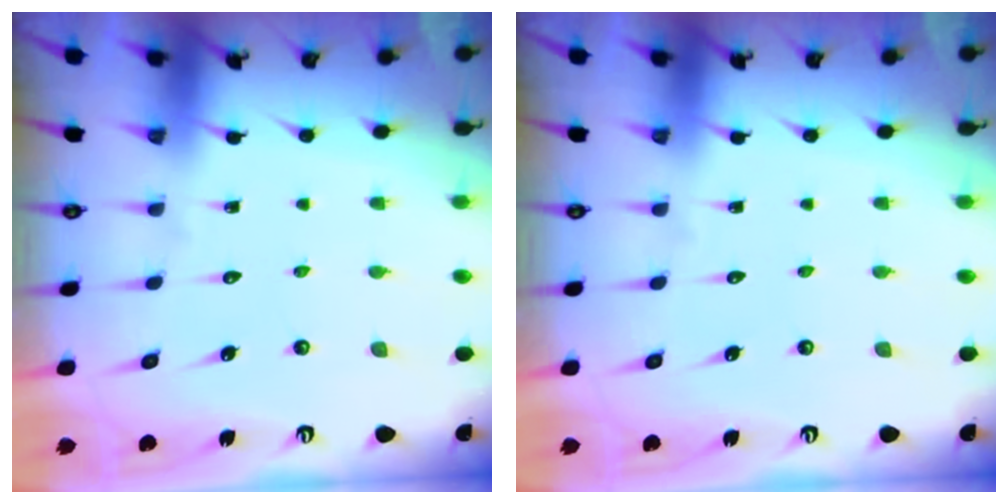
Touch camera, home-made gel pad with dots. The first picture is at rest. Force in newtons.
{"total": 0.0}